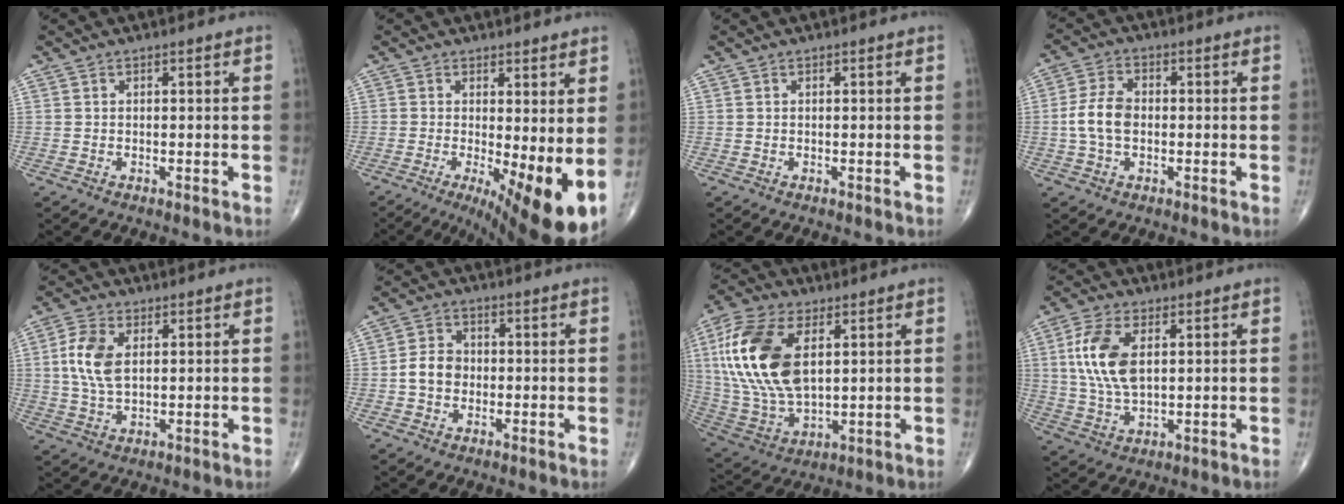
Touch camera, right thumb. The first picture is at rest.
{"total": 12.3, "force": [-1.2, 3.7, 11.6], "torque": [-0.170, -0.025, -0.007]}
{"total": 0.0}
{"total": 7.1, "force": [-0.5, 4.6, 5.5], "torque": [-0.112, 0.015, -0.013]}
{"total": 8.4, "force": [1.6, 4.8, 6.7], "torque": [-0.143, -0.001, 0.032]}
{"total": 5.4, "force": [-0.7, 4.4, 3.1], "torque": [-0.046, 0.015, -0.020]}
{"total": 21.2, "force": [5.1, 11.6, 17.0], "torque": [-0.353, -0.015, 0.096]}
{"total": 11.3, "force": [2.5, 6.0, 9.3], "torque": [-0.191, -0.005, 0.049]}